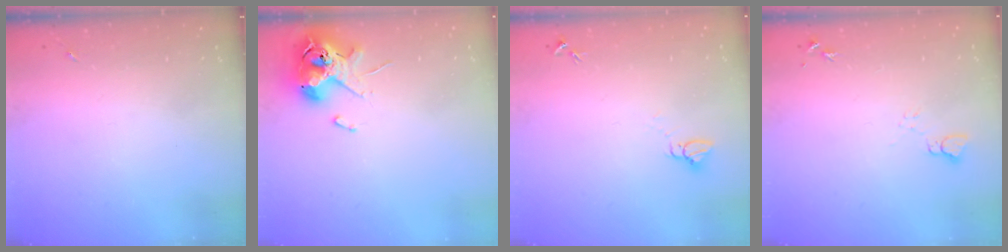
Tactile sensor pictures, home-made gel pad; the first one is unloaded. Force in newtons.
{"total": 11.6, "press": 11.4, "slide": 2.0}
{"total": 3.2, "press": 3.2, "slide": 0.1}
{"total": 3.7, "press": 3.7, "slide": 0.4}